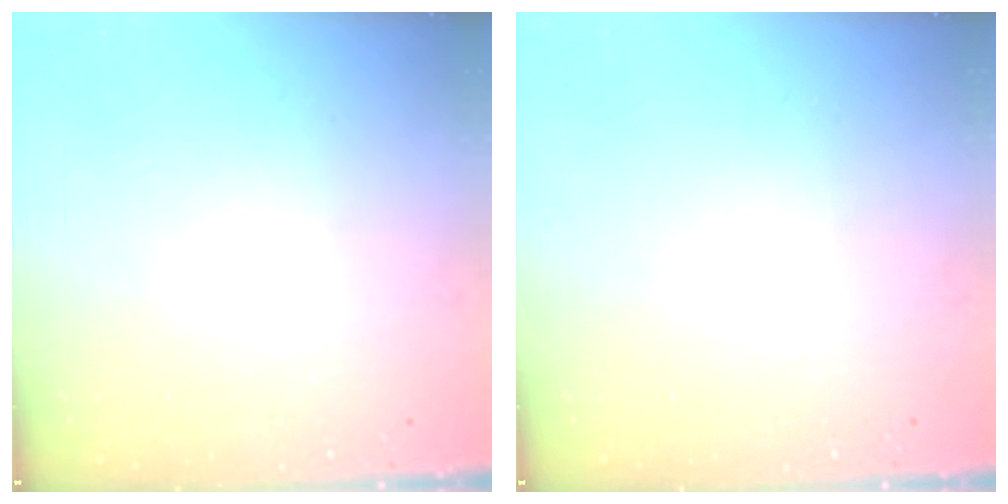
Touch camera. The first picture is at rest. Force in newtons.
{"total": 0.0}